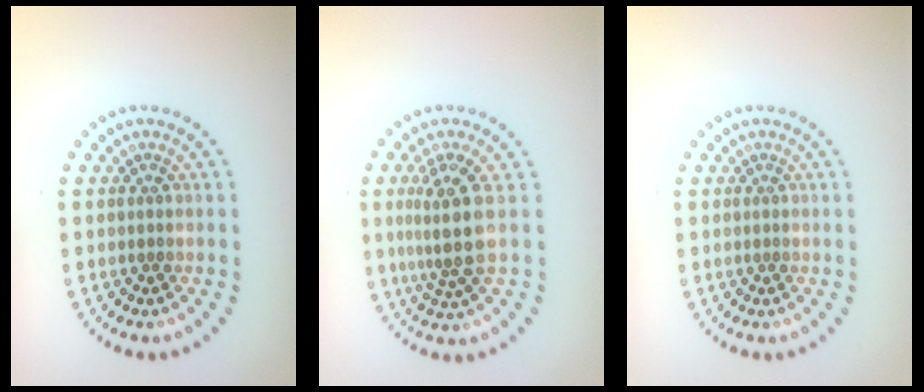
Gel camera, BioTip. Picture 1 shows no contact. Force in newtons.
{"total": 4.0, "press": 3.2, "slide": 2.5}
{"total": 0.0}